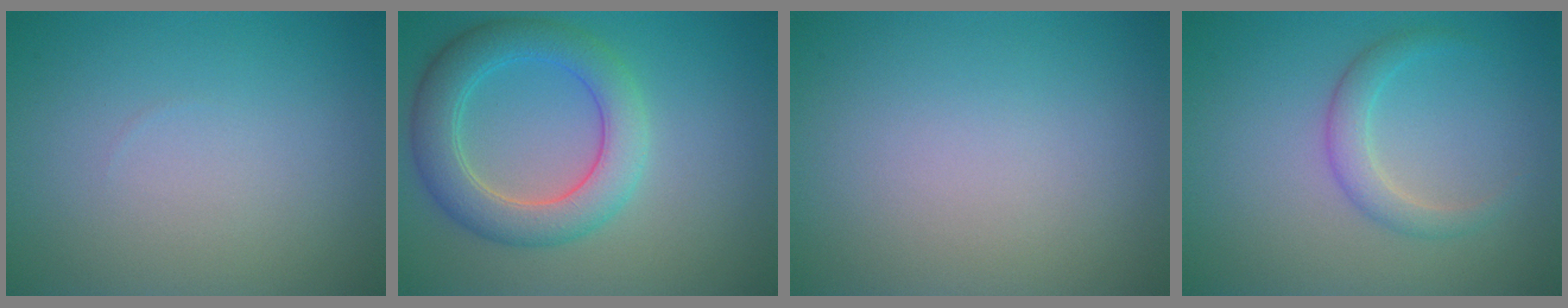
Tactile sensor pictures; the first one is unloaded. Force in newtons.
{"total": 5.5, "press": 5.5, "slide": 0.2}
{"total": 0.0}
{"total": 2.1, "press": 2.1, "slide": 0.1}